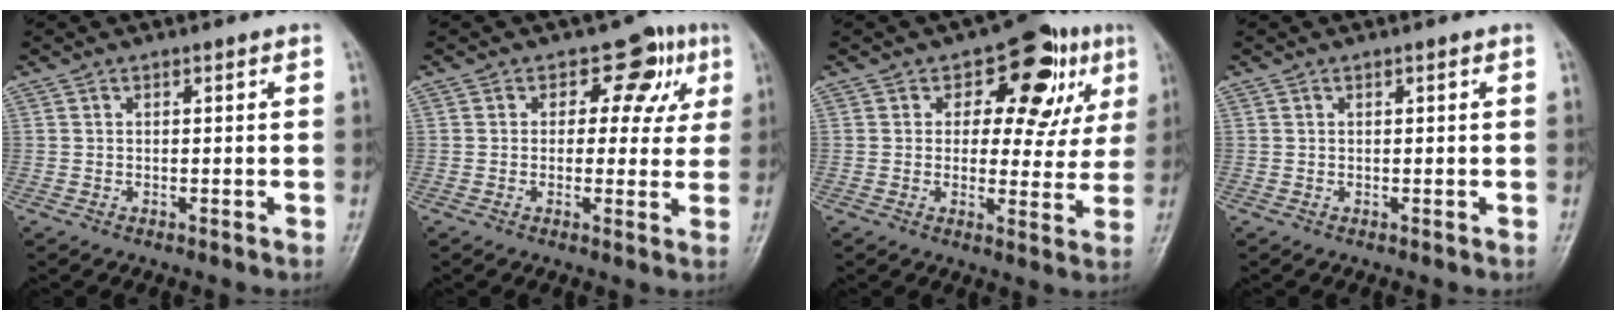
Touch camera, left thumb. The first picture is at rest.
{"total": 7.3, "force": [2.7, 5.5, 4.0], "torque": [0.008, 0.000, 0.023]}
{"total": 12.9, "force": [5.0, 8.1, 8.7], "torque": [-0.047, -0.003, 0.059]}
{"total": 0.0}